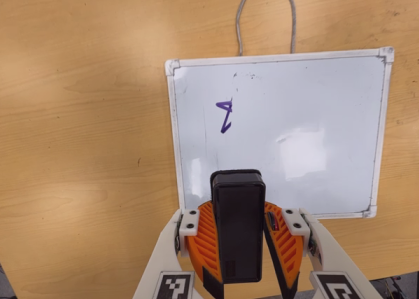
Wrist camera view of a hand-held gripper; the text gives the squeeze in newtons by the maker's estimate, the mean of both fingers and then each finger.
{"total": 9.8, "left": 9.8, "right": 9.7}